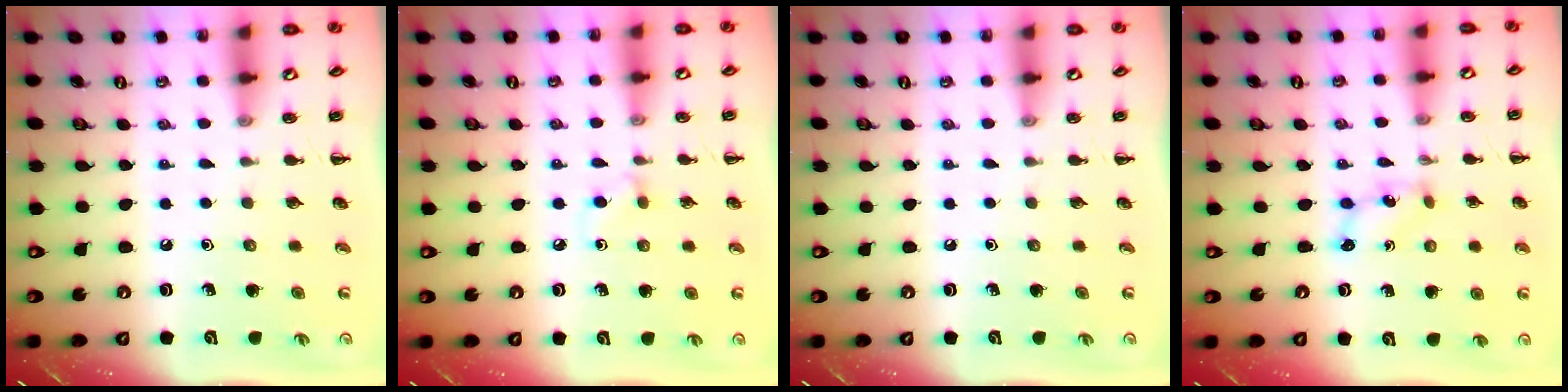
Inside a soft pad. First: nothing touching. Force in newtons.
{"total": 4.1, "press": 3.7, "slide": 1.8}
{"total": 0.0}
{"total": 1.8, "press": 1.8, "slide": 0.3}